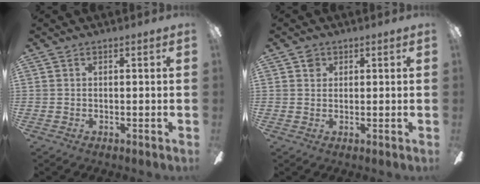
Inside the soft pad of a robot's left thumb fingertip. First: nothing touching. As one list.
[{"total": 1.9, "force": [1.0, 1.5, 0.6], "torque": [-0.006, 0.001, 0.016]}]